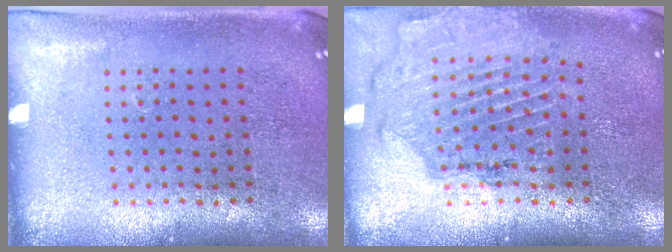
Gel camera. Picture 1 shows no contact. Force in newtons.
{"total": 1.6, "press": 1.5, "slide": 0.3}